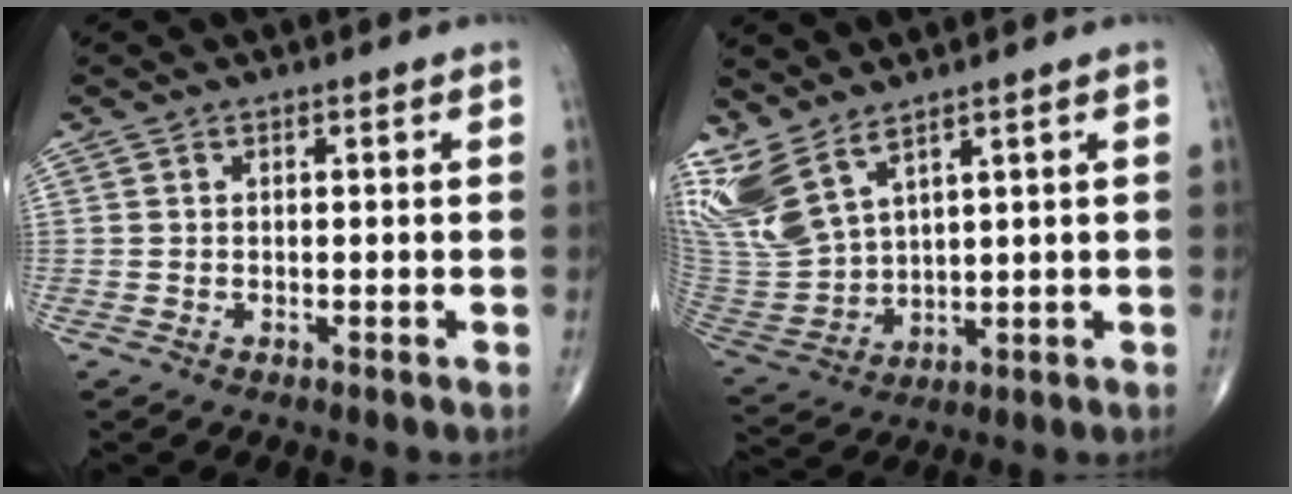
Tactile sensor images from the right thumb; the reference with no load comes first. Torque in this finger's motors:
{"motor_torque": [-0.63, 0.95, 0.84, 1.04, 0.09]}